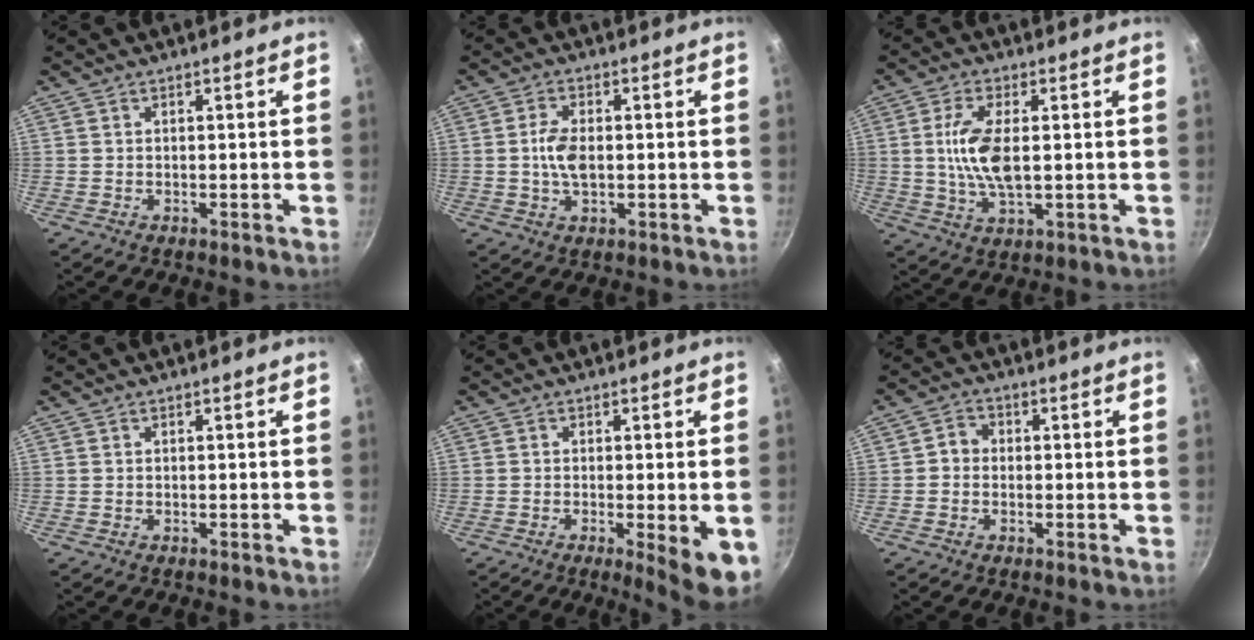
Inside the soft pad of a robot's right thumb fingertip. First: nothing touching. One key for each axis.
{"total": 5.4, "fx": -0.1, "fy": 3.0, "fz": 4.5, "tx": -0.090, "ty": 0.004, "tz": -0.001}
{"total": 9.7, "fx": 0.8, "fy": 4.2, "fz": 8.7, "tx": -0.184, "ty": -0.008, "tz": 0.019}
{"total": 0.0}
{"total": 8.2, "fx": -3.0, "fy": 1.6, "fz": 7.5, "tx": -0.098, "ty": -0.019, "tz": -0.042}
{"total": 3.1, "fx": -0.3, "fy": 2.8, "fz": 1.5, "tx": -0.010, "ty": 0.013, "tz": -0.013}